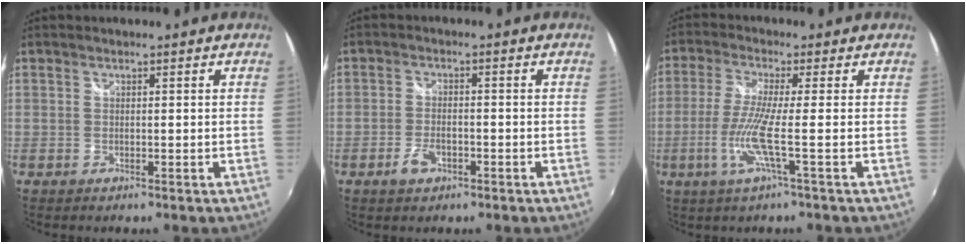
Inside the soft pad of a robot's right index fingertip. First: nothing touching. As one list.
[{"total": 4.1, "force": [-2.2, 2.3, 2.7], "torque": [-0.061, -0.002, -0.039]}, {"total": 7.3, "force": [-2.1, -1.2, 6.8], "torque": [-0.156, -0.010, -0.040]}]